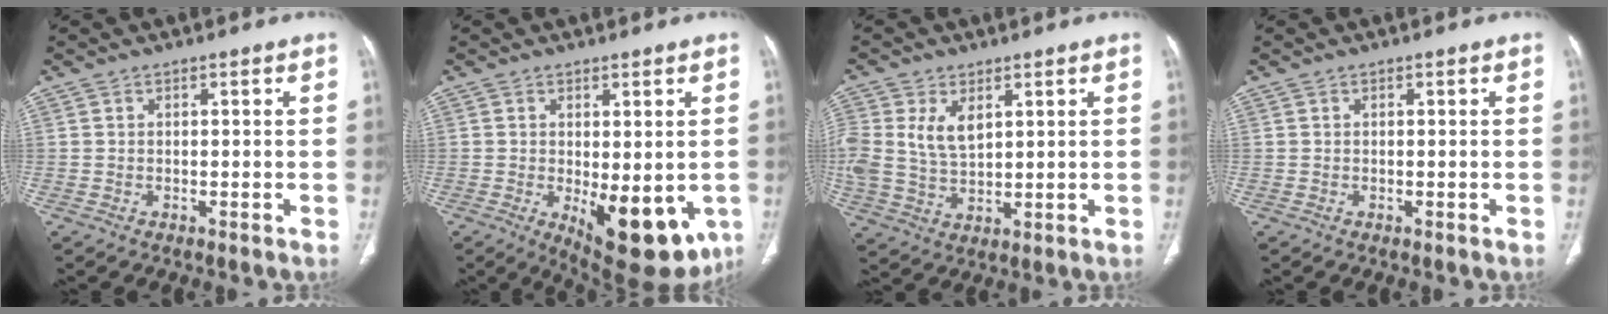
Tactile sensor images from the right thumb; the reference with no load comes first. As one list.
[{"total": 14.1, "force": [-3.6, 6.1, 12.2], "torque": [-0.144, -0.023, -0.030]}, {"total": 9.2, "force": [3.0, 5.7, 6.7], "torque": [-0.134, -0.003, 0.068]}, {"total": 0.0}]